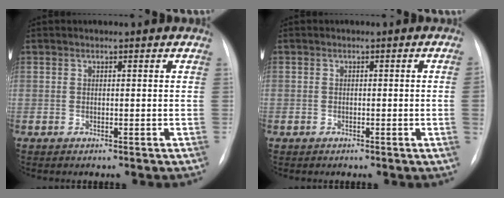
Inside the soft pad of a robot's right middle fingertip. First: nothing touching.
{"total": 1.4, "force": [-0.3, -0.3, 1.4], "torque": [-0.024, 0.003, -0.003]}